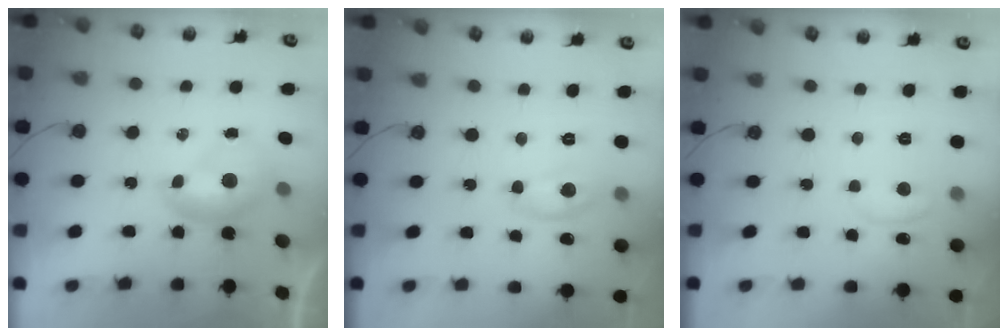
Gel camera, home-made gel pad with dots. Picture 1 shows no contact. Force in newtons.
{"total": 6.1, "press": 6.1, "slide": 0.5}
{"total": 0.5, "press": 0.4, "slide": 0.3}